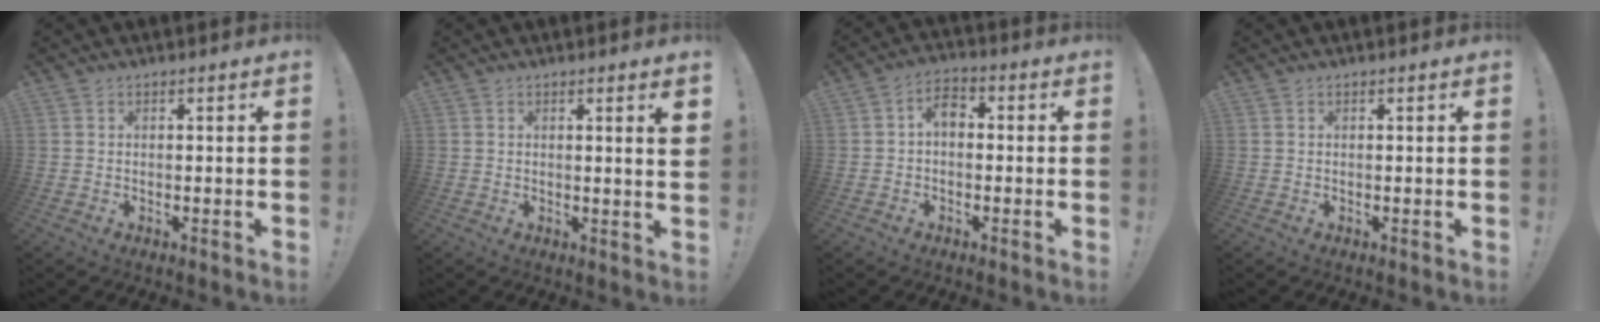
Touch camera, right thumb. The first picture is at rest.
{"total": 3.3, "force": [1.2, -0.2, 3.1], "torque": [-0.042, -0.010, 0.016]}
{"total": 4.8, "force": [-0.2, 3.0, 3.7], "torque": [-0.072, 0.012, -0.001]}
{"total": 0.0}